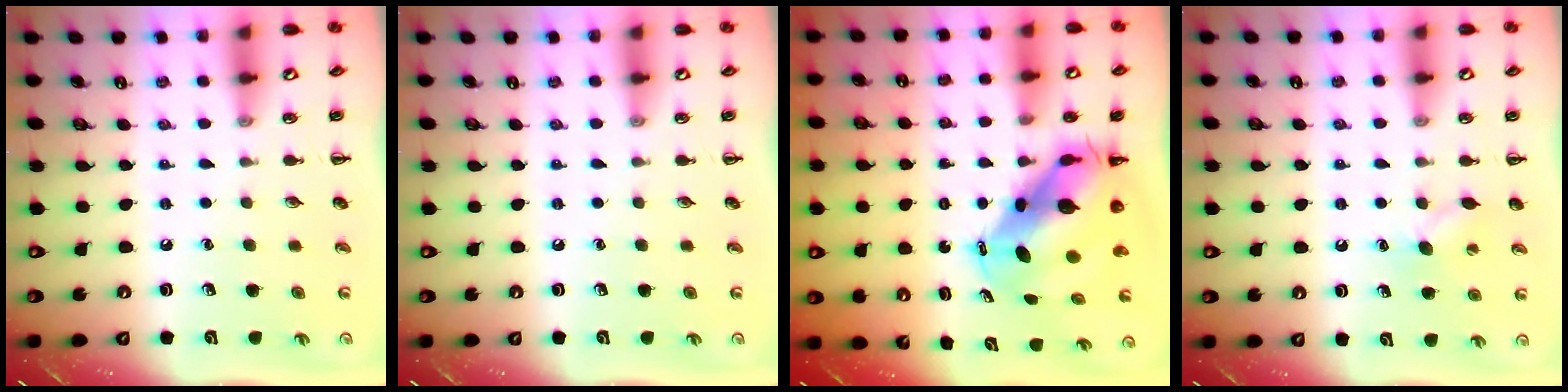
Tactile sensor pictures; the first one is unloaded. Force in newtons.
{"total": 0.0}
{"total": 9.7, "press": 9.3, "slide": 2.8}
{"total": 6.5, "press": 6.3, "slide": 1.6}